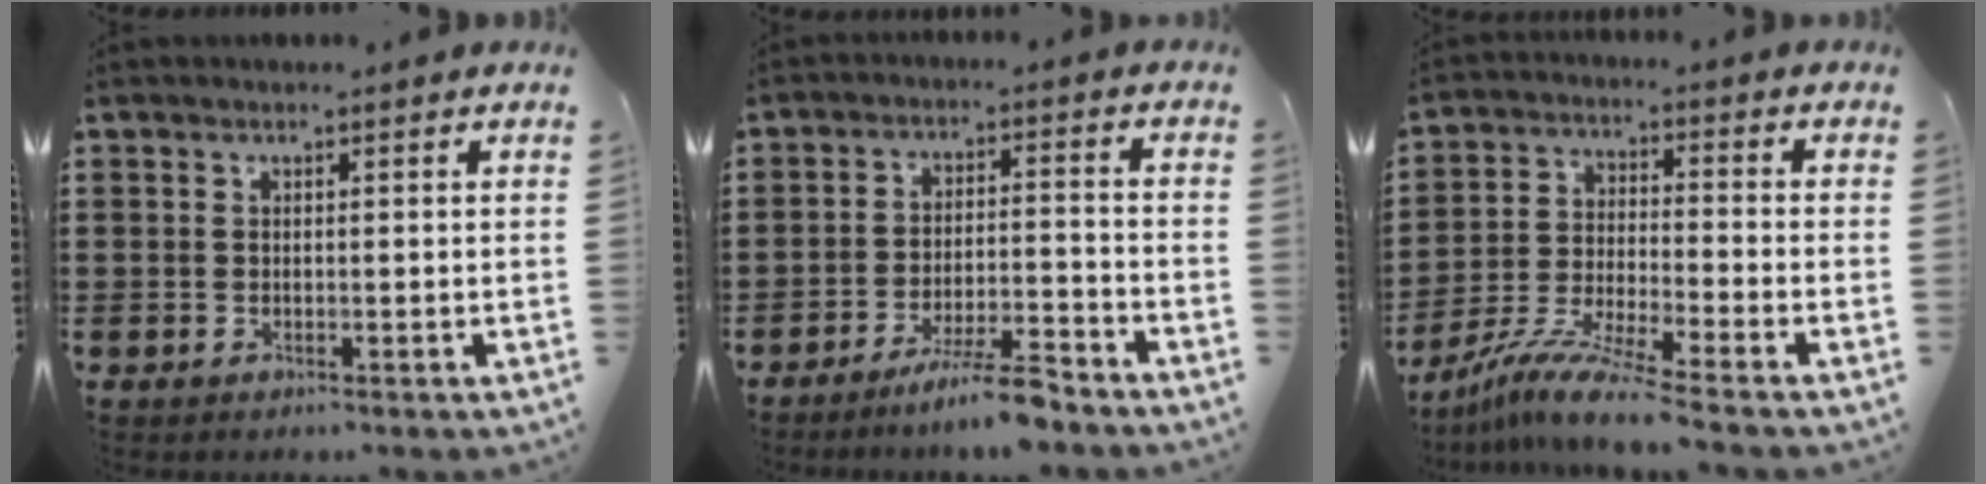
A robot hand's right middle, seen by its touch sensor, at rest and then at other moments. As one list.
[{"total": 7.0, "force": [-6.0, 0.1, 3.7], "torque": [-0.068, -0.009, -0.108]}, {"total": 8.9, "force": [-7.7, -0.3, 4.4], "torque": [-0.089, -0.008, -0.149]}]